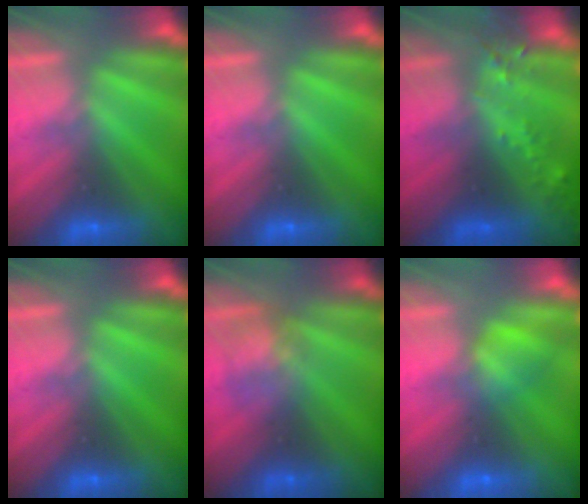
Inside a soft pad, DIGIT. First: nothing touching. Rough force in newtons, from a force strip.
{"total": 0.0}
{"total": 5.9}
{"total": 0.0}
{"total": 2.3}
{"total": 1.6}